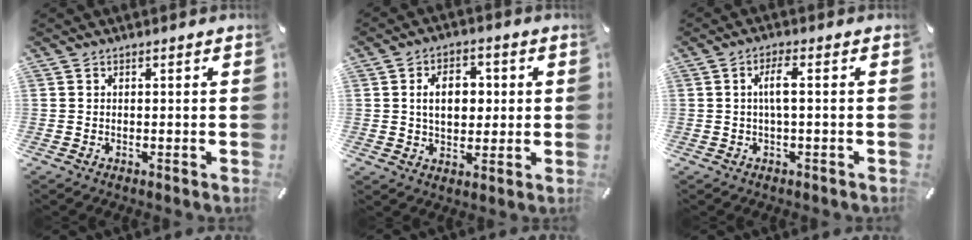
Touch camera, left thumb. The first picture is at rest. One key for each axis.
{"total": 9.2, "fx": 1.2, "fy": 6.6, "fz": 6.2, "tx": -0.098, "ty": 0.000, "tz": 0.014}
{"total": 4.7, "fx": 0.1, "fy": 0.9, "fz": 4.6, "tx": -0.090, "ty": 0.004, "tz": -0.002}